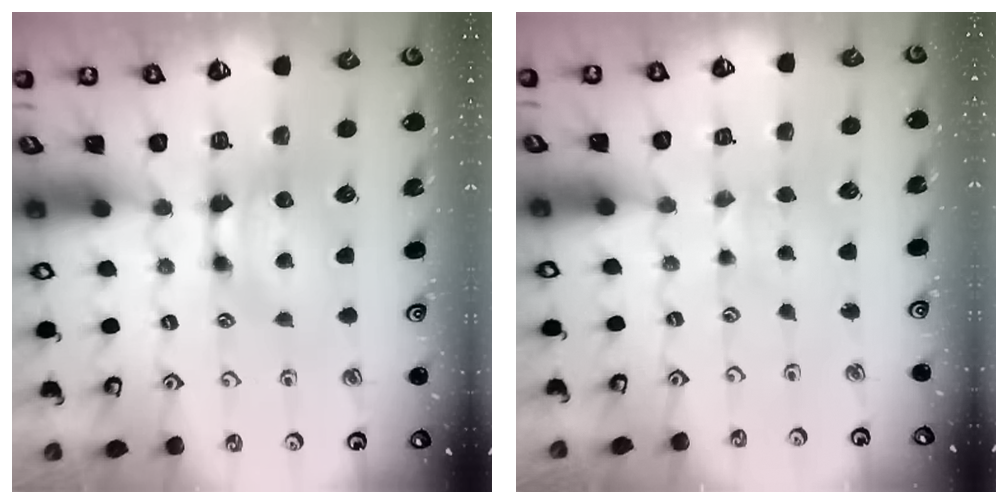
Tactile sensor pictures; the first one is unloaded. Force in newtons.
{"total": 2.4, "press": 2.4, "slide": 0.1}